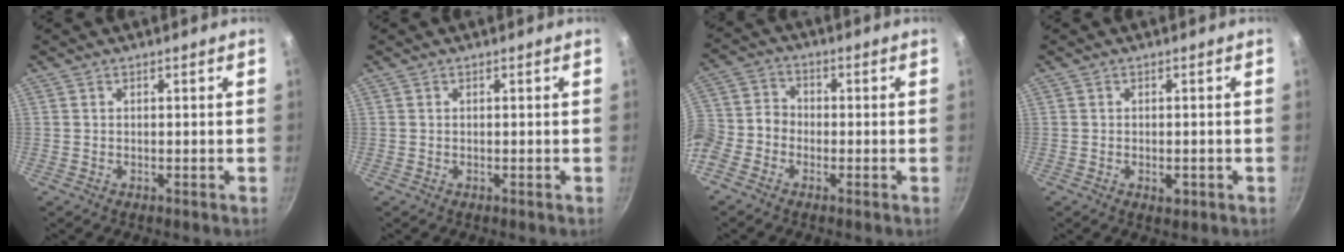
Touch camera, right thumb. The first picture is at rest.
{"total": 0.0}
{"total": 8.3, "force": [-3.8, 6.3, 3.9], "torque": [-0.075, 0.044, -0.094]}
{"total": 2.3, "force": [-0.8, 1.3, 1.7], "torque": [-0.019, 0.002, -0.010]}